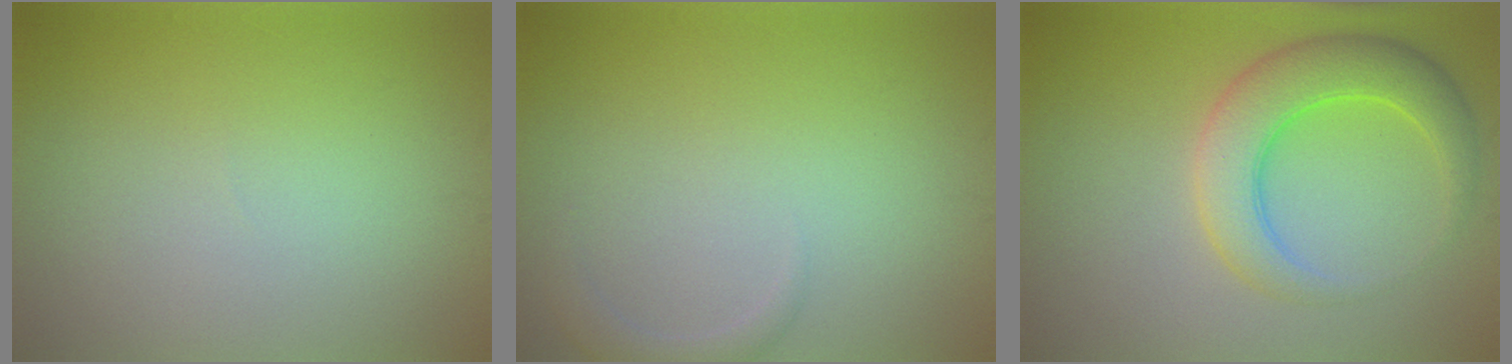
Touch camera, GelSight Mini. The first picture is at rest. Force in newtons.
{"total": 1.5, "press": 1.5, "slide": 0.2}
{"total": 5.8, "press": 5.8, "slide": 0.1}